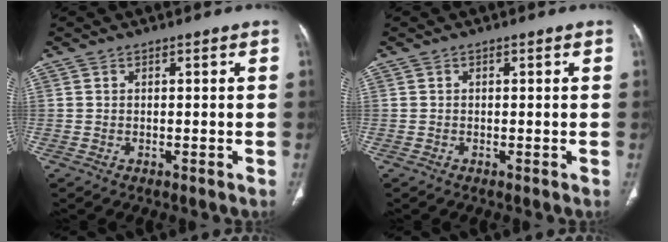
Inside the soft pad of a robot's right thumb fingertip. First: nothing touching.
{"total": 0.0}